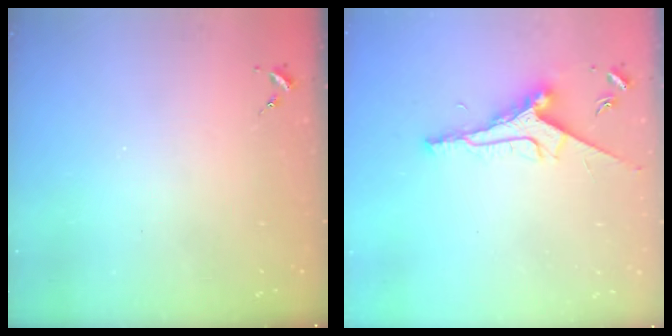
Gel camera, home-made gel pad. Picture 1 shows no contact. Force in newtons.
{"total": 9.5, "press": 9.5, "slide": 0.8}